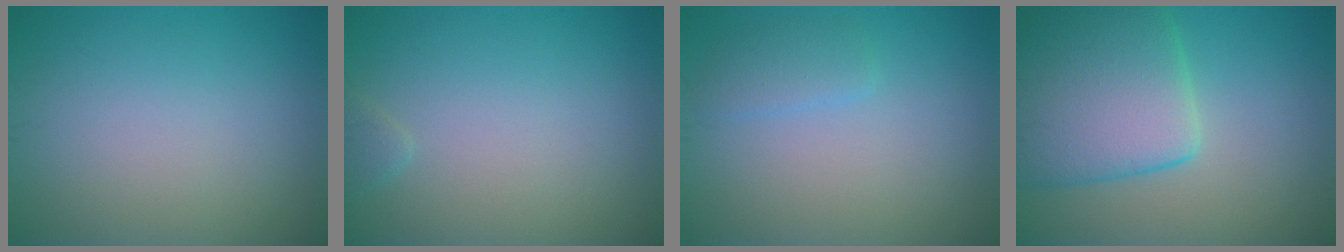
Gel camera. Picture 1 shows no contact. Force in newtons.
{"total": 0.8, "press": 0.8, "slide": 0.1}
{"total": 1.6, "press": 1.6, "slide": 0.0}
{"total": 8.9, "press": 8.9, "slide": 0.3}